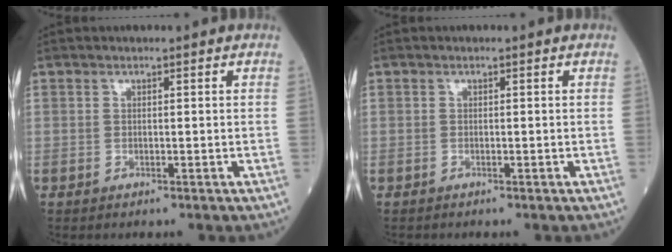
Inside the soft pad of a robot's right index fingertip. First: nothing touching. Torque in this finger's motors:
{"motor_torque": [-1.95, 0.11, -1.05, -0.21]}